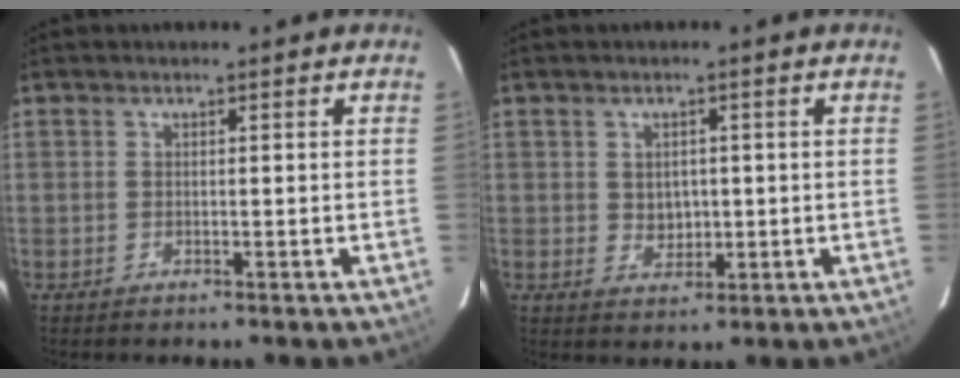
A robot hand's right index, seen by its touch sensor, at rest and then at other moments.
{"total": 3.4, "force": [0.1, 3.0, 1.7], "torque": [-0.026, 0.001, 0.008]}